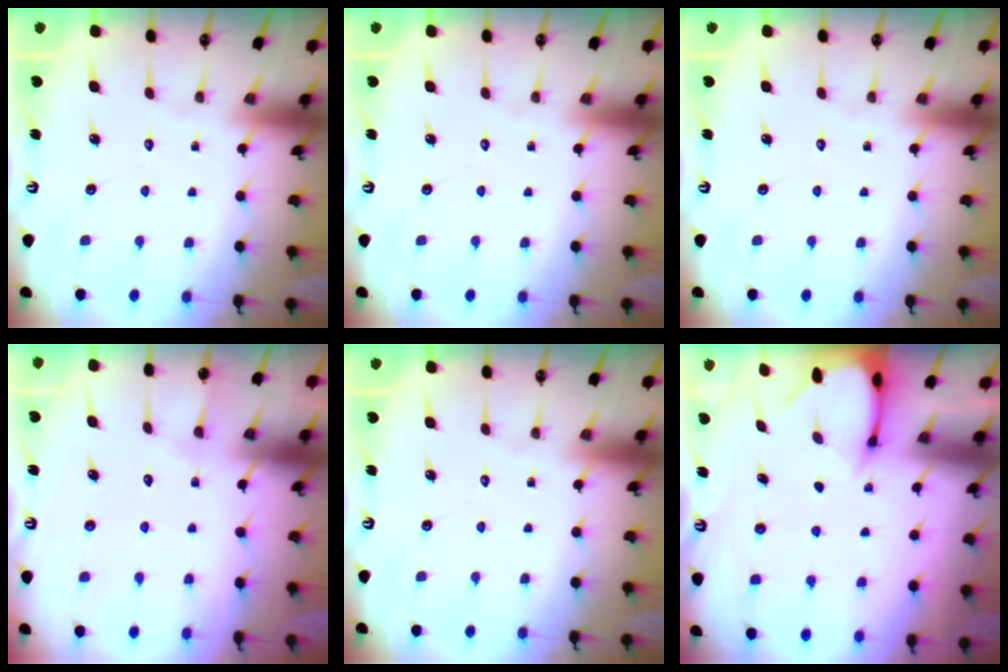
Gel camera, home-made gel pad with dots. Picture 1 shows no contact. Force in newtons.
{"total": 0.0}
{"total": 0.0}
{"total": 5.4, "press": 5.4, "slide": 0.5}
{"total": 0.0}
{"total": 2.4, "press": 2.4, "slide": 0.3}